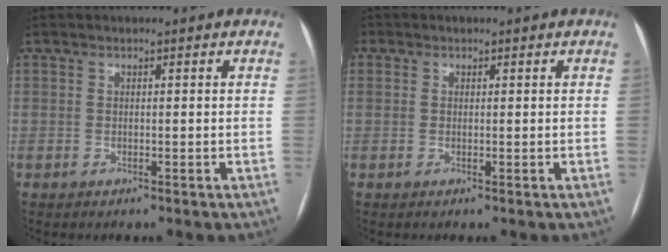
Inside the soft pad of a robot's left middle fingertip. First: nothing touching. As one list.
[{"total": 1.1, "force": [0.4, 1.0, 0.2], "torque": [0.006, 0.001, 0.002]}]